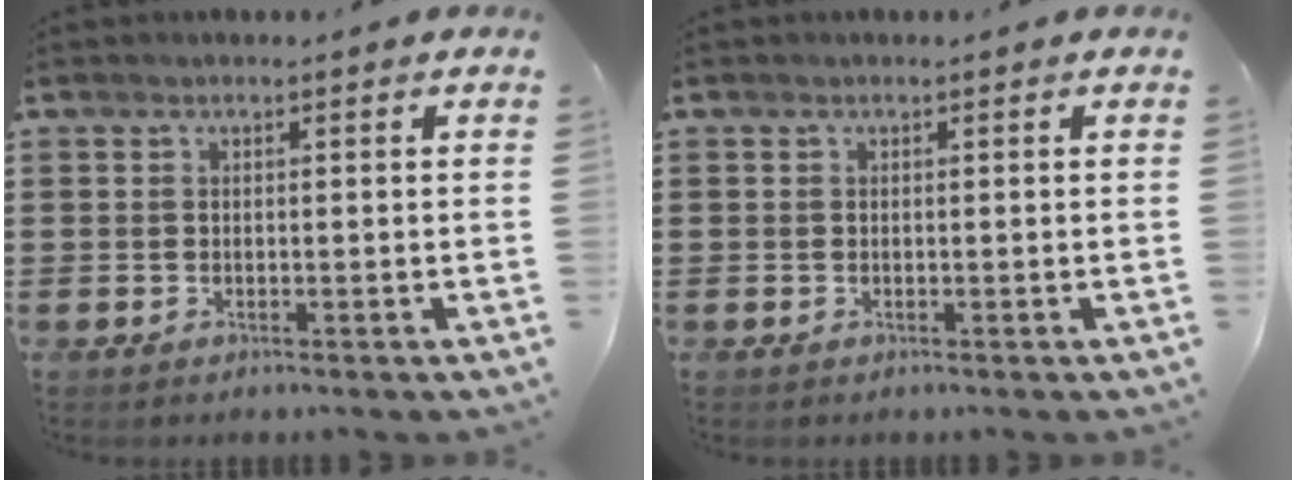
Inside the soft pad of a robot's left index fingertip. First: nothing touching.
{"total": 0.0}